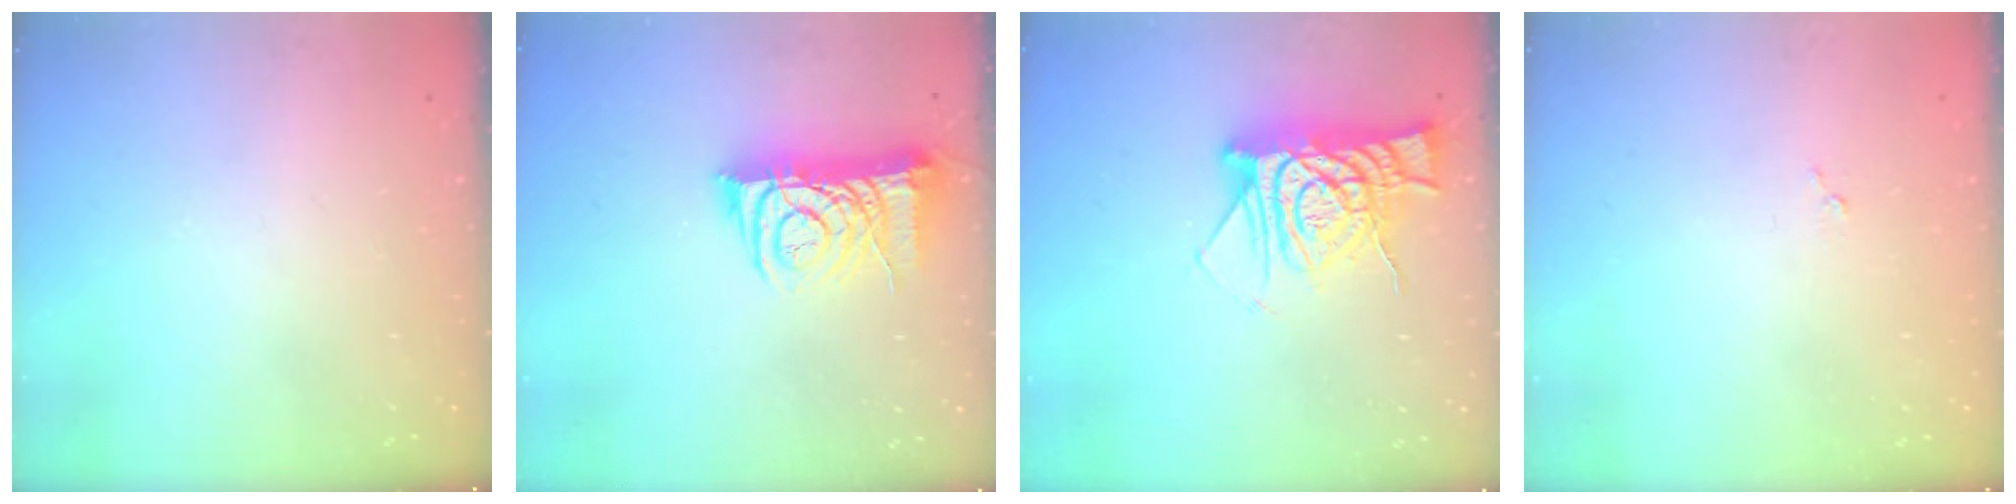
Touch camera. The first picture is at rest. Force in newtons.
{"total": 9.5, "press": 9.4, "slide": 1.1}
{"total": 12.5, "press": 12.5, "slide": 1.1}
{"total": 3.5, "press": 3.5, "slide": 0.1}